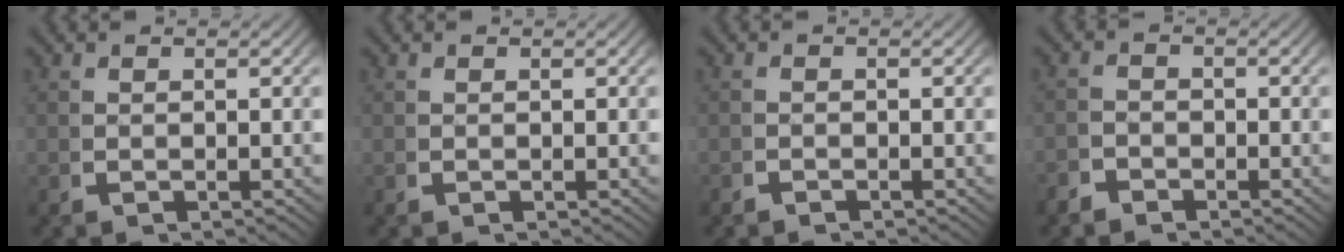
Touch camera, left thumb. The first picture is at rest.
{"total": 0.0}
{"total": 0.8, "force": [-0.8, 0.1, -0.1], "torque": [0.002, -0.005, -0.016]}
{"total": 1.7, "force": [-1.5, 0.8, 0.1], "torque": [0.005, -0.010, -0.030]}